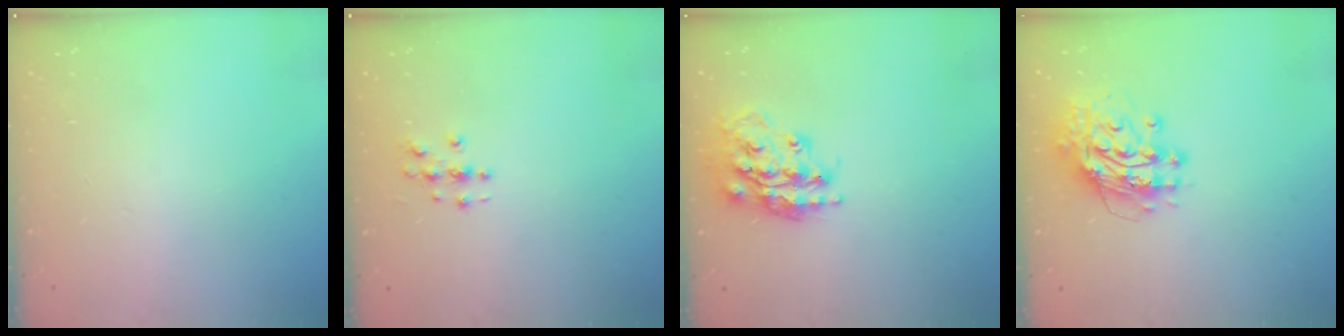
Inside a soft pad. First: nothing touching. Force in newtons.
{"total": 2.8, "press": 2.8, "slide": 0.3}
{"total": 18.1, "press": 18.0, "slide": 1.4}
{"total": 13.2, "press": 13.1, "slide": 1.2}